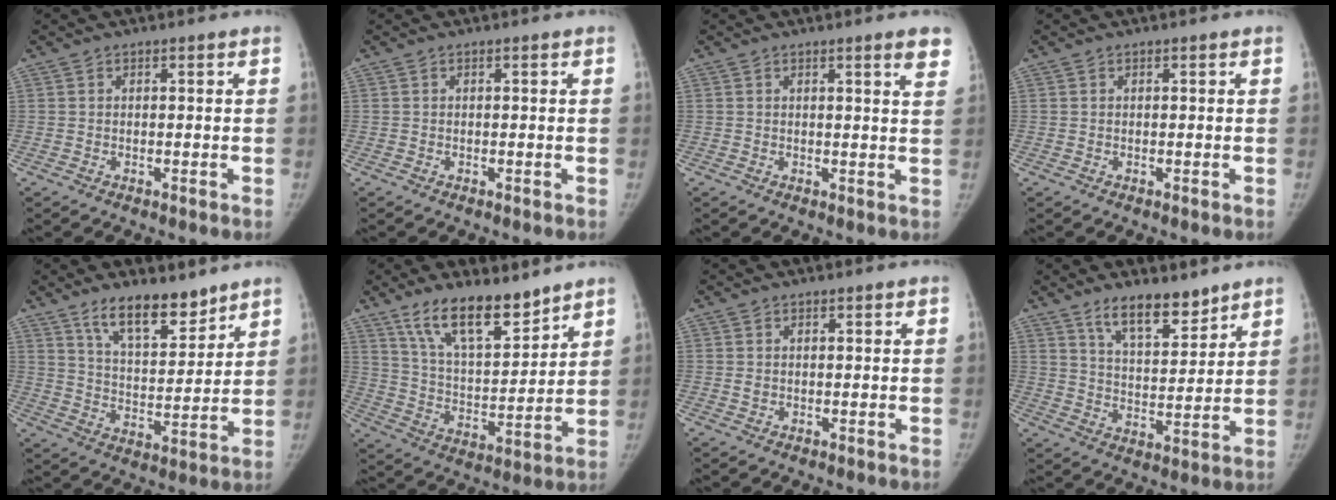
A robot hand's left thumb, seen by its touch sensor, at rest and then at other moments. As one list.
[{"total": 0.0}, {"total": 4.4, "force": [3.0, 0.4, 3.1], "torque": [-0.027, -0.013, 0.030]}, {"total": 0.0}, {"total": 11.9, "force": [8.9, 4.5, 6.5], "torque": [-0.079, -0.068, 0.159]}, {"total": 14.5, "force": [10.8, 5.1, 8.2], "torque": [-0.111, -0.073, 0.201]}, {"total": 0.9, "force": [0.4, 0.7, 0.4], "torque": [-0.001, -0.002, 0.007]}, {"total": 10.1, "force": [7.6, 3.7, 5.4], "torque": [-0.065, -0.062, 0.137]}]